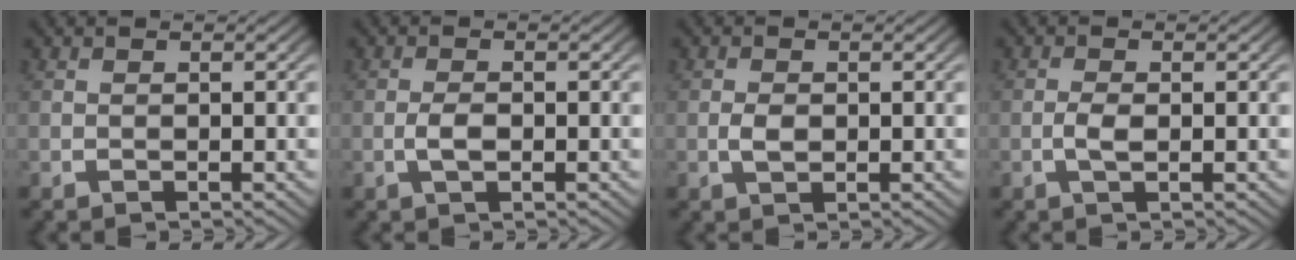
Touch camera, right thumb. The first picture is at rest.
{"total": 1.7, "force": [-0.4, 0.9, 1.4], "torque": [-0.036, -0.005, -0.006]}
{"total": 1.6, "force": [-0.1, 1.1, 1.2], "torque": [-0.031, -0.008, 0.003]}
{"total": 1.6, "force": [-0.2, 0.7, 1.4], "torque": [-0.040, -0.006, -0.004]}